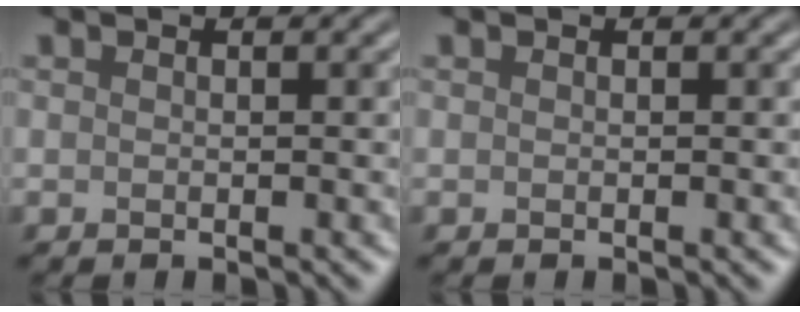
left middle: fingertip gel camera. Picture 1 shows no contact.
{"total": 0.0}